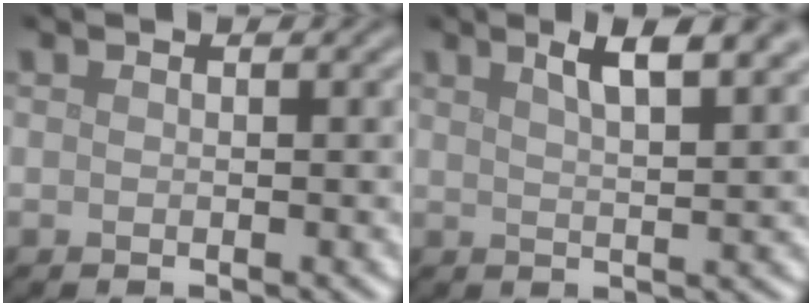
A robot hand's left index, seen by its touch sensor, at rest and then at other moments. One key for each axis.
{"total": 6.4, "fx": 3.8, "fy": 1.9, "fz": 4.8, "tx": -0.049, "ty": 0.023, "tz": 0.048}